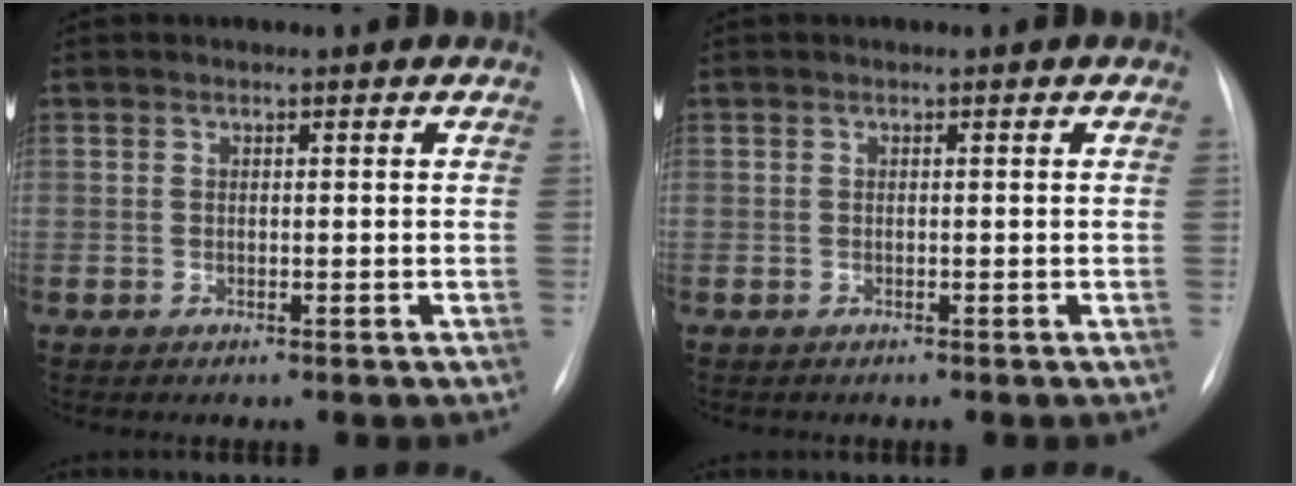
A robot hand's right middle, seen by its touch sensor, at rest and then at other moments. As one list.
[{"total": 0.0}]